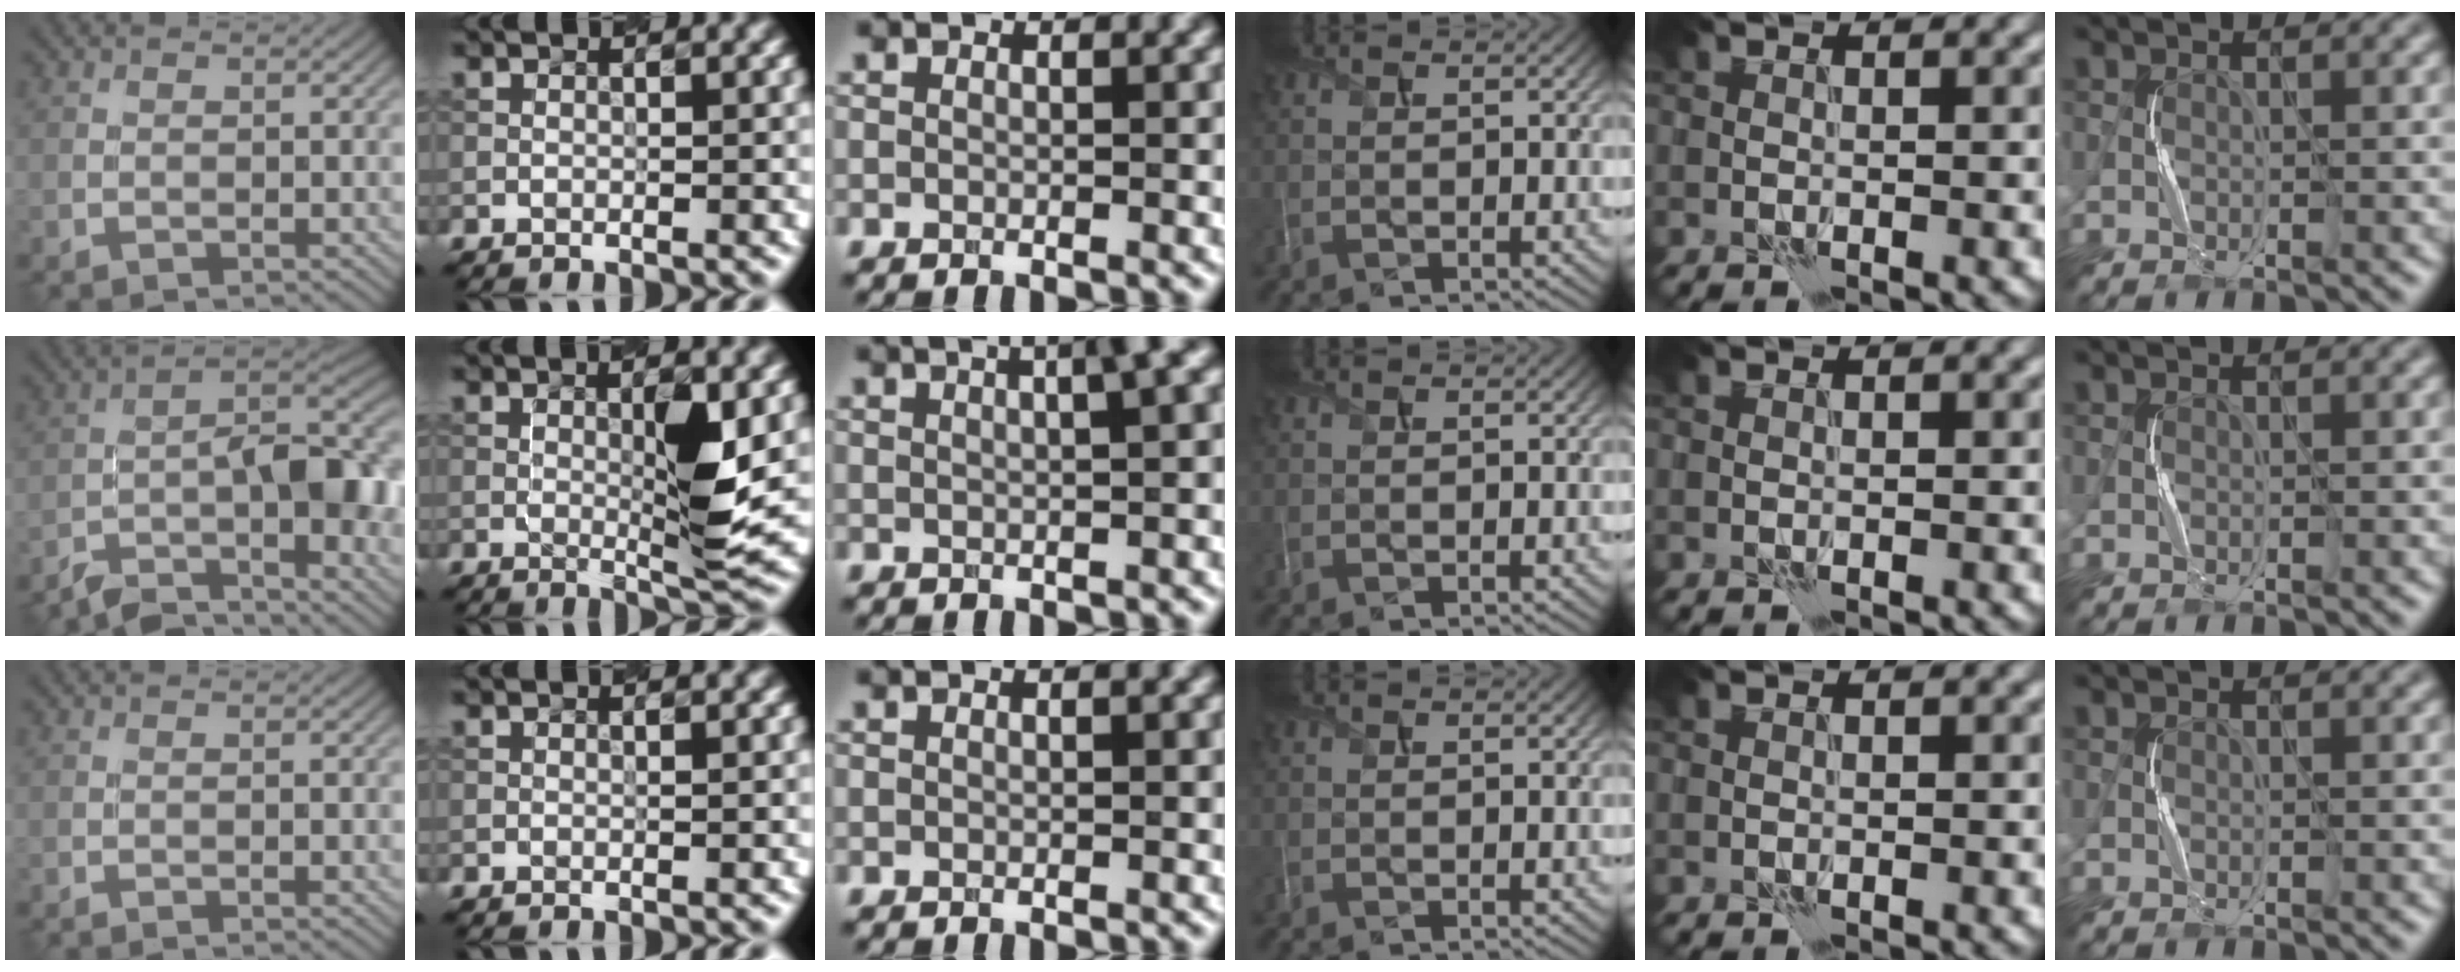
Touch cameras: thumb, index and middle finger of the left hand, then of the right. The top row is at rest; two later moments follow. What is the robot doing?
{"motion": "squeeze", "object": "paper clamp"}